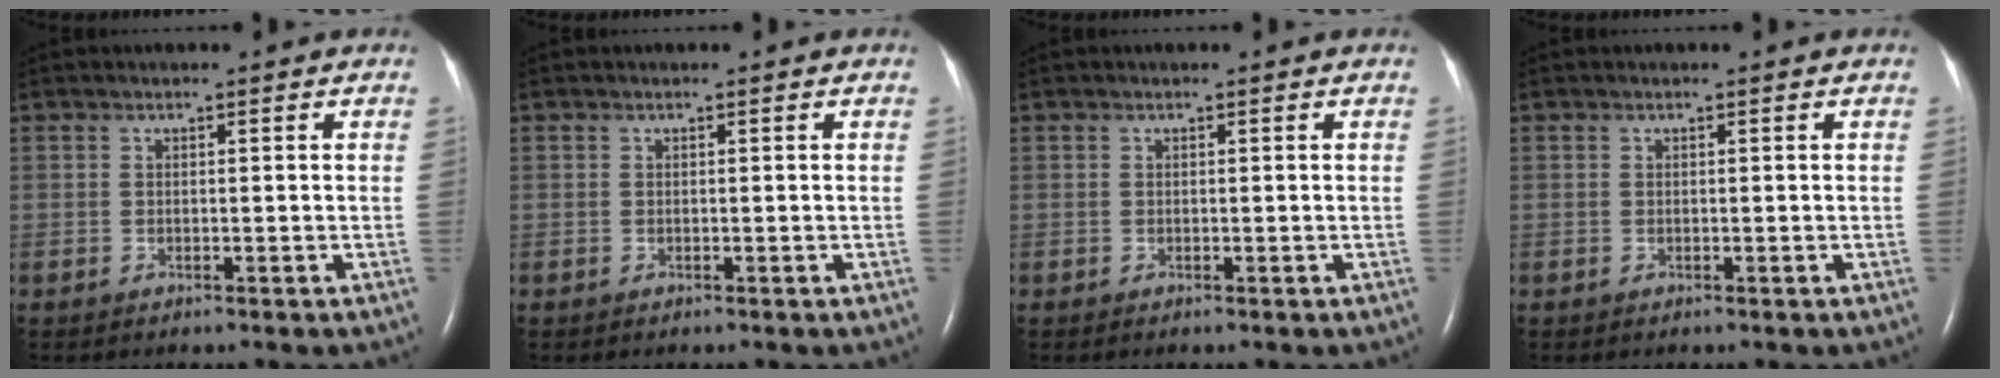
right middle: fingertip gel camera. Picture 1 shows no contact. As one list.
[{"total": 0.0}, {"total": 0.0}, {"total": 0.0}]